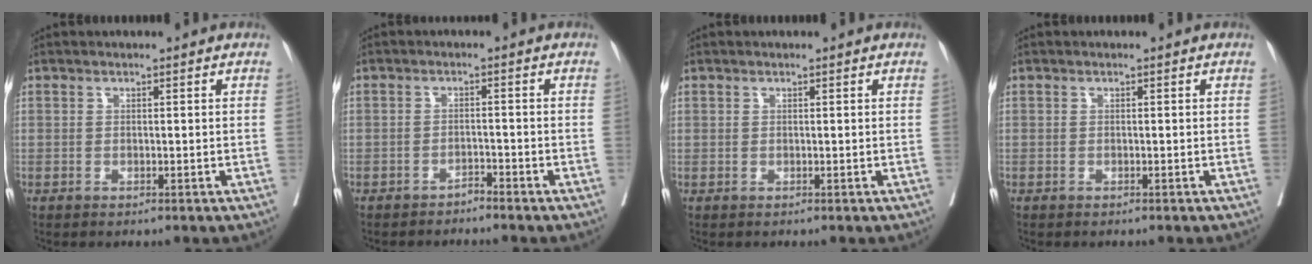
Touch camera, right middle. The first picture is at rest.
{"total": 2.6, "force": [-2.5, 0.2, 0.6], "torque": [0.000, -0.001, -0.038]}
{"total": 0.0}
{"total": 1.3, "force": [-1.2, 0.2, 0.5], "torque": [-0.005, 0.000, -0.017]}